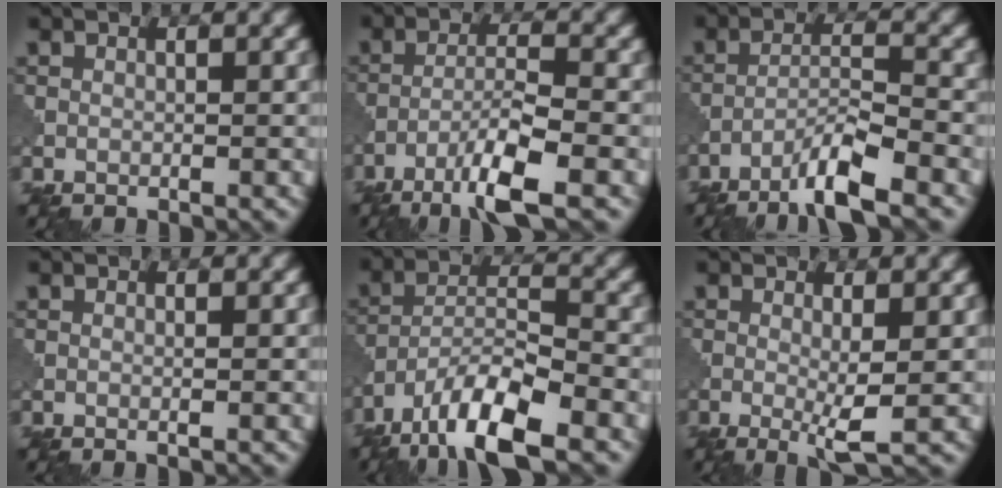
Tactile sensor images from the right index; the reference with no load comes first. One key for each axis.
{"total": 6.0, "fx": -3.6, "fy": 0.7, "fz": 4.8, "tx": -0.083, "ty": 0.005, "tz": -0.073}
{"total": 5.1, "fx": -3.6, "fy": 0.3, "fz": 3.6, "tx": -0.063, "ty": 0.007, "tz": -0.075}
{"total": 0.5, "fx": 0.0, "fy": 0.1, "fz": 0.5, "tx": -0.008, "ty": 0.000, "tz": -0.003}
{"total": 9.5, "fx": -6.4, "fy": 2.6, "fz": 6.5, "tx": -0.110, "ty": 0.002, "tz": -0.126}
{"total": 2.9, "fx": -0.3, "fy": 0.3, "fz": 2.9, "tx": -0.056, "ty": -0.011, "tz": -0.005}